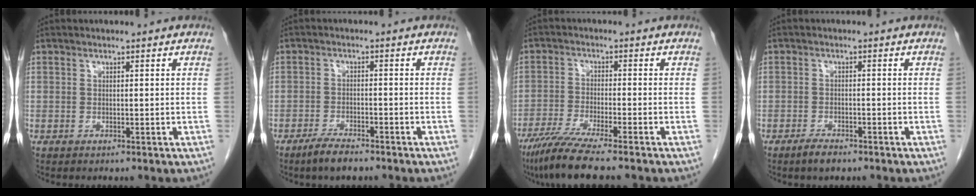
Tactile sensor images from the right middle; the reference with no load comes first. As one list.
[{"total": 4.1, "force": [-3.3, 0.8, 2.3], "torque": [-0.053, -0.006, -0.058]}, {"total": 8.8, "force": [-7.0, -0.5, 5.3], "torque": [-0.092, -0.030, -0.120]}, {"total": 2.5, "force": [-2.0, 0.7, 1.4], "torque": [-0.033, -0.004, -0.032]}]